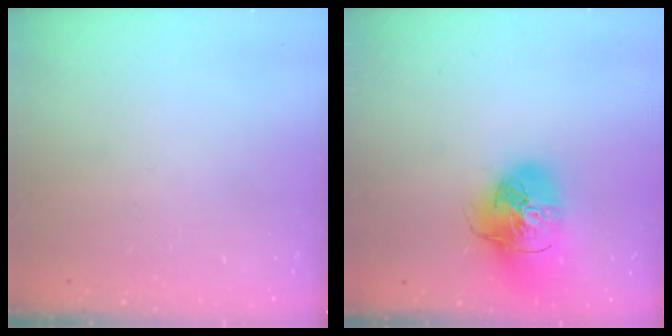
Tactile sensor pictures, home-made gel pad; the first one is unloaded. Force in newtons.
{"total": 17.1, "press": 17.0, "slide": 2.5}